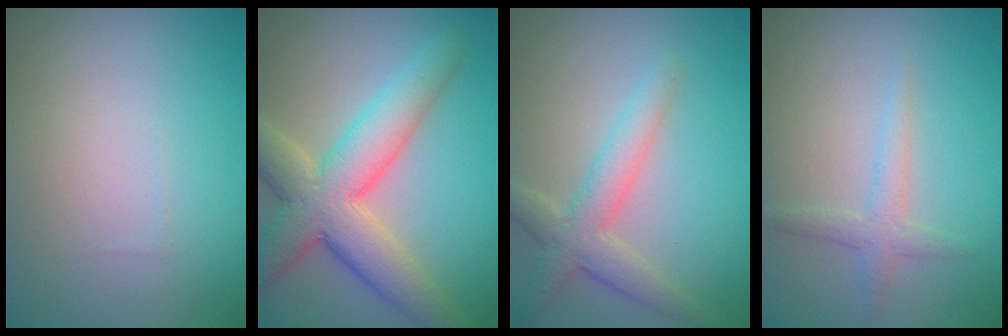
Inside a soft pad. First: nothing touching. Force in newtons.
{"total": 7.9, "press": 7.8, "slide": 0.7}
{"total": 3.7, "press": 3.7, "slide": 0.3}
{"total": 1.8, "press": 1.8, "slide": 0.1}